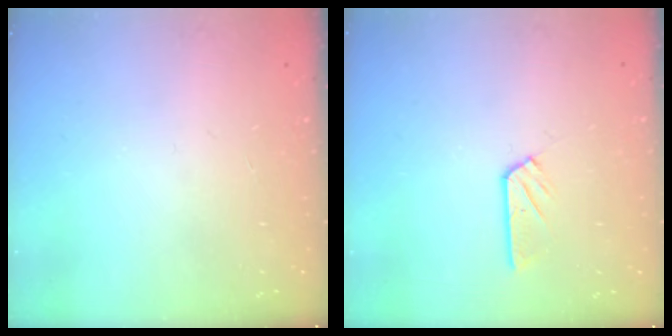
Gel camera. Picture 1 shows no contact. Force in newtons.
{"total": 4.8, "press": 4.8, "slide": 0.4}